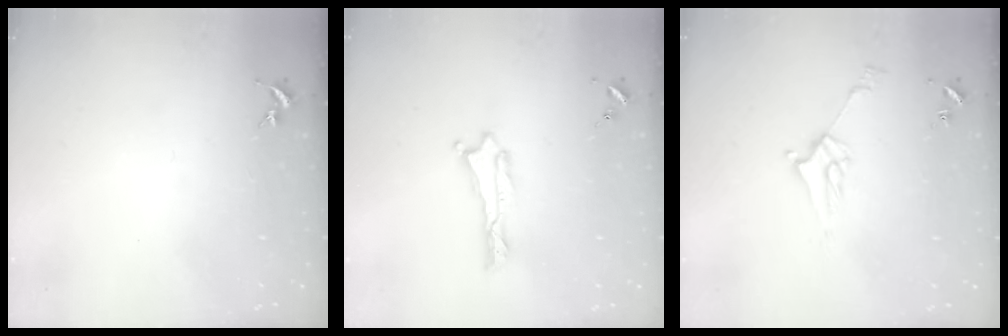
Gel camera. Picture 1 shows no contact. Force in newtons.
{"total": 0.0}
{"total": 4.3, "press": 4.3, "slide": 0.5}